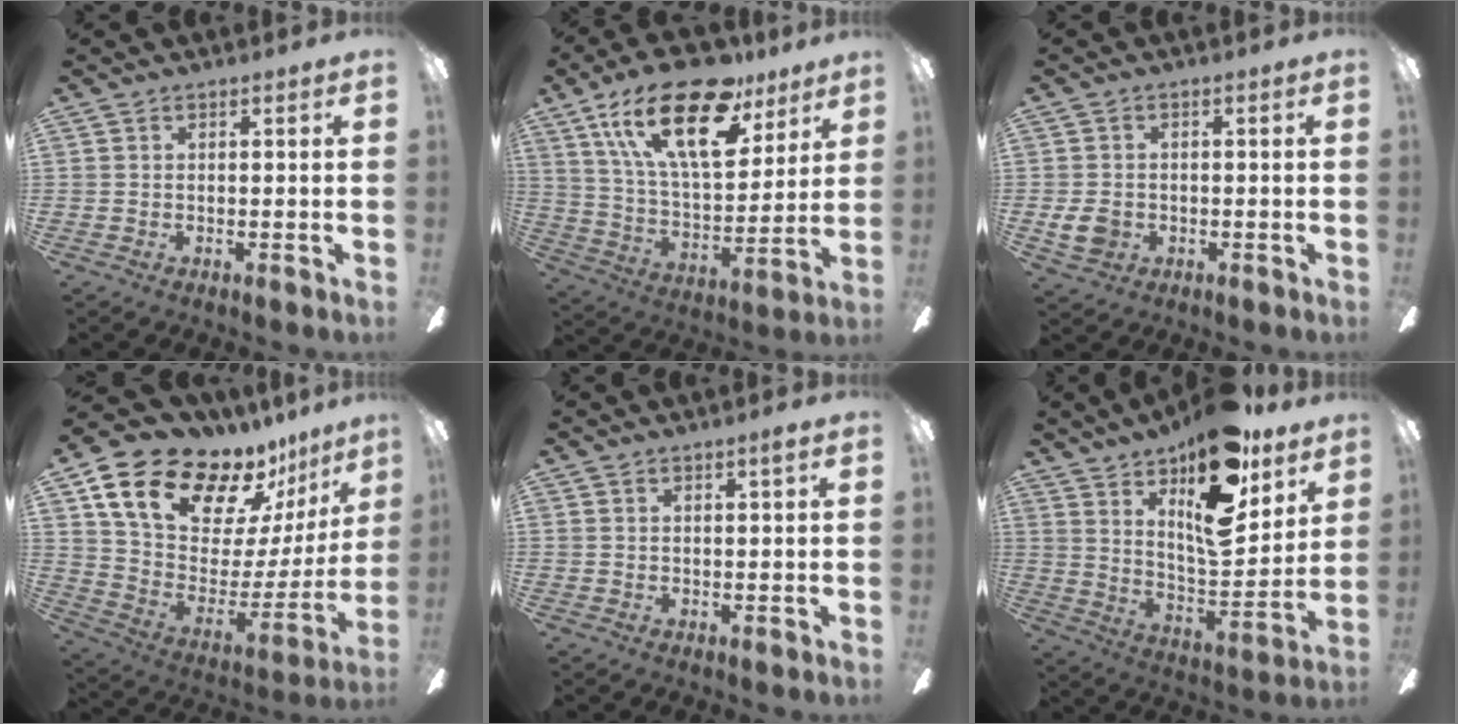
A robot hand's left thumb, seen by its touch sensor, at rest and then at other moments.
{"total": 25.3, "force": [15.1, 10.6, 17.3], "torque": [-0.313, -0.075, 0.255]}
{"total": 5.1, "force": [-0.9, 4.1, 2.8], "torque": [-0.052, 0.004, -0.015]}
{"total": 20.9, "force": [16.0, 9.8, 9.3], "torque": [-0.163, -0.114, 0.297]}
{"total": 1.4, "force": [1.1, -0.1, 0.9], "torque": [-0.017, 0.000, 0.018]}
{"total": 19.2, "force": [12.7, 6.8, 12.7], "torque": [-0.190, -0.089, 0.215]}